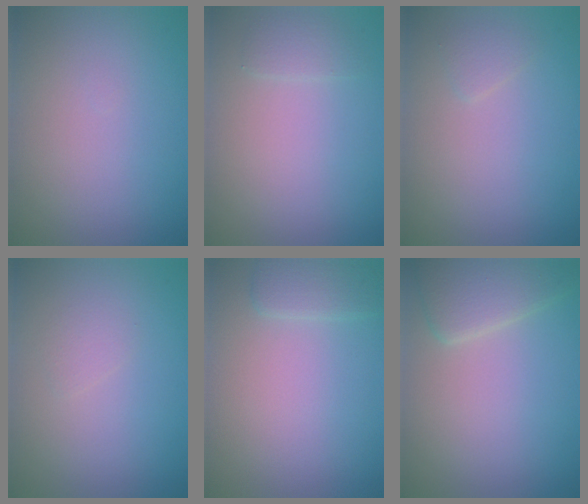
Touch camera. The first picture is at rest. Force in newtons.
{"total": 1.1, "press": 1.1, "slide": 0.2}
{"total": 0.8, "press": 0.8, "slide": 0.1}
{"total": 0.8, "press": 0.8, "slide": 0.1}
{"total": 1.8, "press": 1.8, "slide": 0.1}
{"total": 3.3, "press": 3.3, "slide": 0.2}